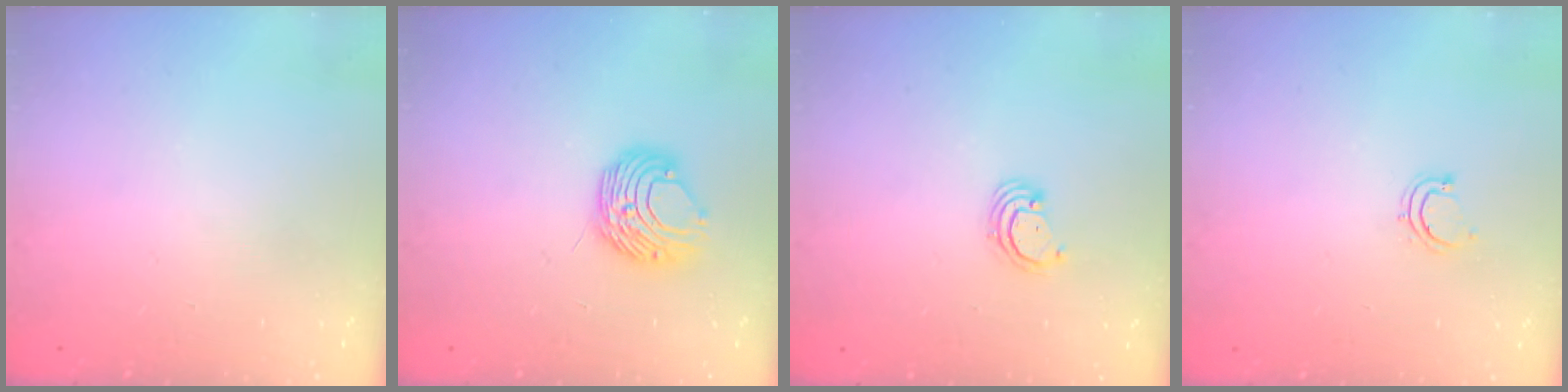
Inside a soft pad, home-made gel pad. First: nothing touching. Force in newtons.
{"total": 8.9, "press": 8.9, "slide": 0.7}
{"total": 2.8, "press": 2.8, "slide": 0.2}
{"total": 3.7, "press": 3.5, "slide": 1.2}